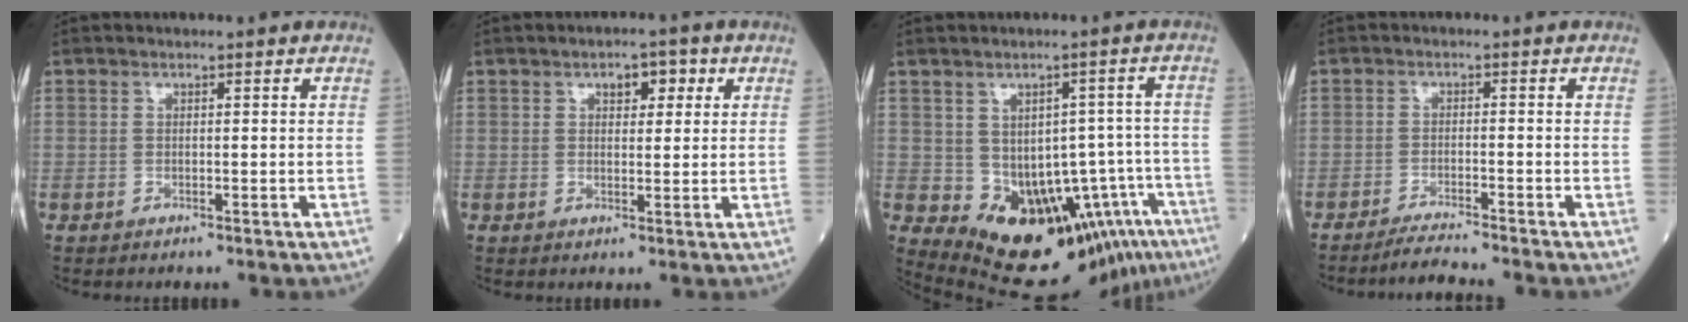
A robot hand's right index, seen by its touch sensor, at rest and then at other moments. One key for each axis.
{"total": 3.8, "fx": 1.7, "fy": 1.9, "fz": 2.8, "tx": -0.036, "ty": 0.012, "tz": 0.023}
{"total": 13.1, "fx": -6.3, "fy": 5.6, "fz": 10.0, "tx": -0.124, "ty": 0.019, "tz": -0.075}
{"total": 4.1, "fx": -3.8, "fy": -1.0, "fz": 1.1, "tx": -0.023, "ty": -0.018, "tz": -0.065}